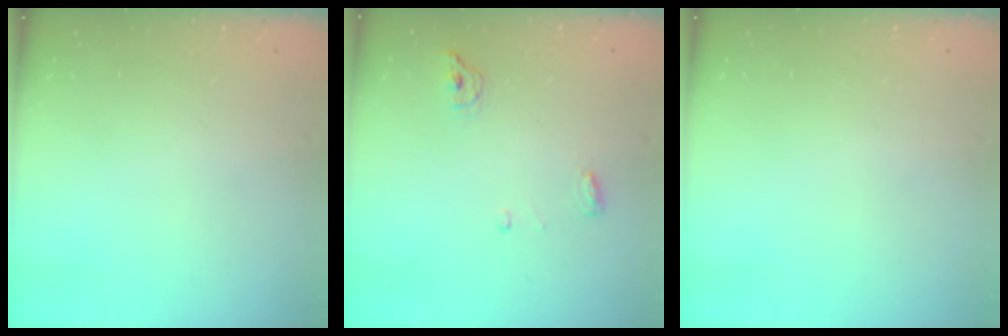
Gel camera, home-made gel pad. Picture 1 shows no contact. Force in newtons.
{"total": 5.4, "press": 5.3, "slide": 1.1}
{"total": 0.0}